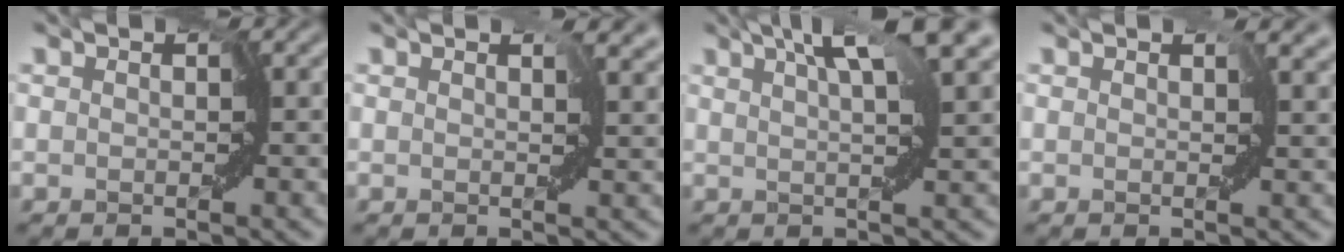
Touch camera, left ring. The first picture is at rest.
{"total": 2.3, "force": [1.2, 1.2, 1.5], "torque": [-0.017, 0.000, 0.018]}
{"total": 6.7, "force": [4.1, 0.9, 5.2], "torque": [-0.066, 0.027, 0.063]}
{"total": 2.2, "force": [1.1, 1.2, 1.5], "torque": [-0.015, 0.004, 0.016]}